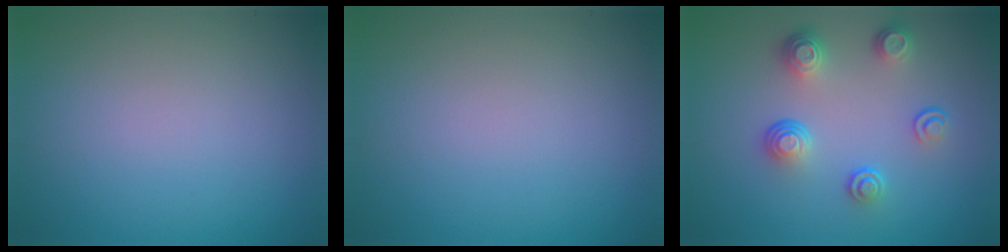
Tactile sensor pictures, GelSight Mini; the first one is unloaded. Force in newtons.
{"total": 0.0}
{"total": 4.0, "press": 2.8, "slide": 2.8}